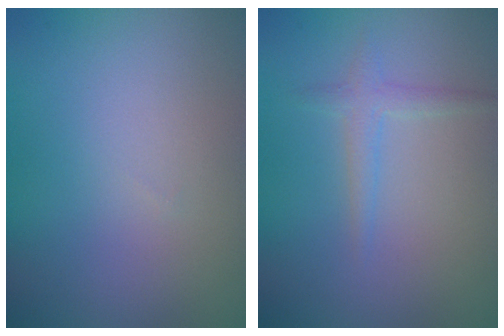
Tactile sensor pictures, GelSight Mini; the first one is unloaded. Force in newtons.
{"total": 1.4, "press": 1.4, "slide": 0.1}